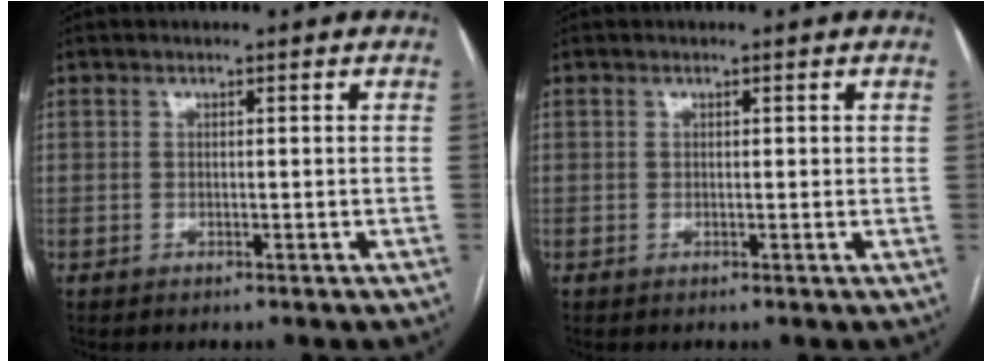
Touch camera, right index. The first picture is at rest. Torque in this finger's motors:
{"motor_torque": [-0.16, 0.20, -0.03, -0.01]}